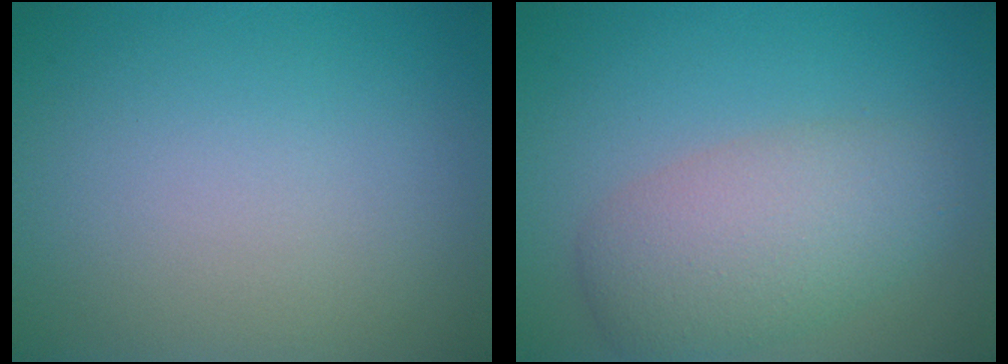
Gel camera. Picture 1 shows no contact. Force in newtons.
{"total": 5.0, "press": 5.0, "slide": 0.2}